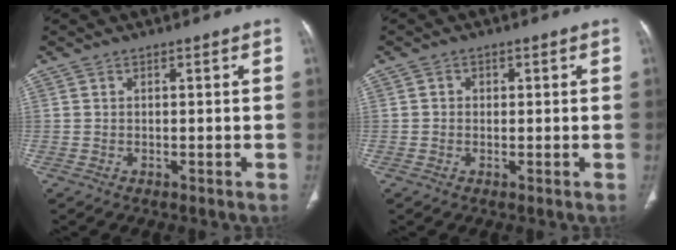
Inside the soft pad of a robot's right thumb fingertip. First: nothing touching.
{"total": 1.2, "force": [0.1, 1.1, 0.4], "torque": [0.001, 0.003, 0.000]}